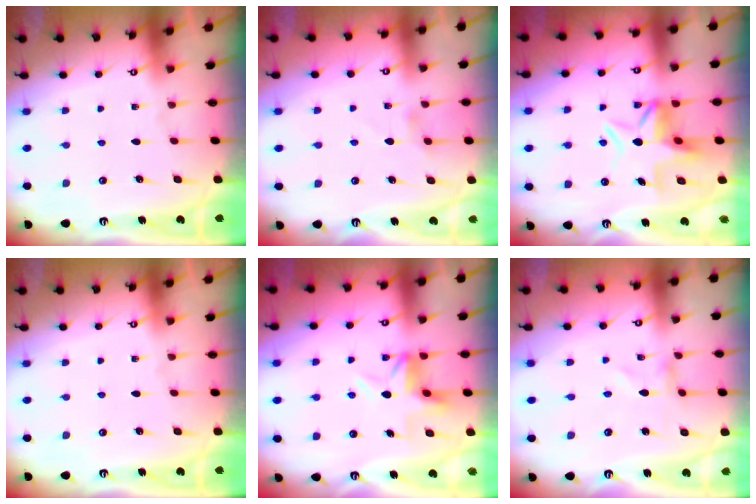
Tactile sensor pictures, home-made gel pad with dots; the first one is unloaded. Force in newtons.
{"total": 2.7, "press": 2.7, "slide": 0.3}
{"total": 6.7, "press": 6.7, "slide": 0.5}
{"total": 0.0}
{"total": 4.5, "press": 4.0, "slide": 2.0}
{"total": 0.7, "press": 0.7, "slide": 0.1}